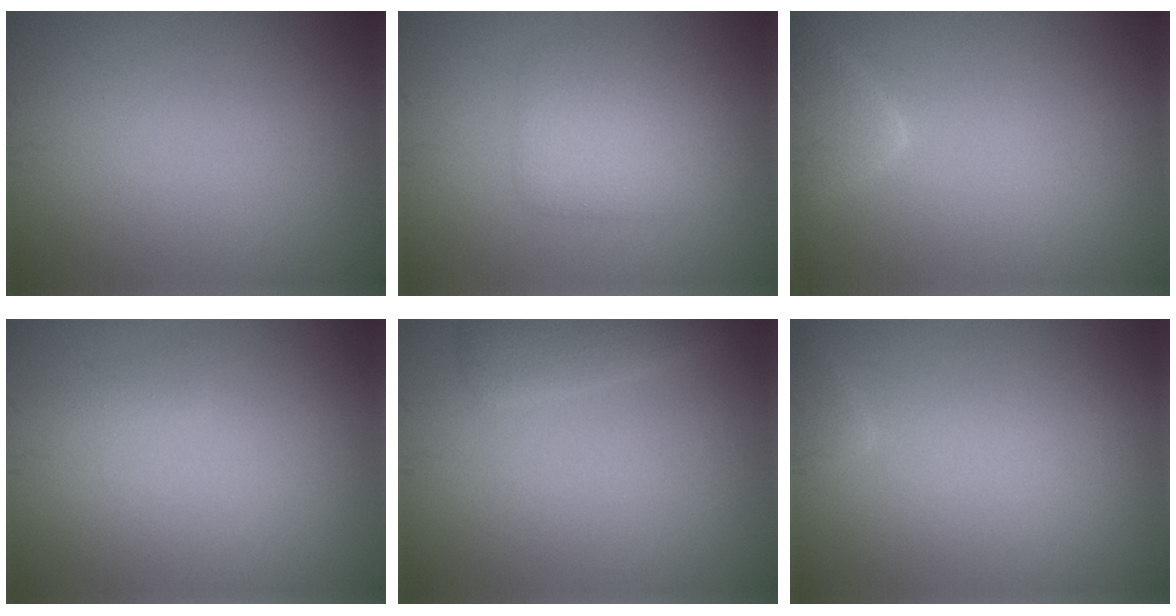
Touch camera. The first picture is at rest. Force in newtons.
{"total": 3.0, "press": 3.0, "slide": 0.0}
{"total": 3.2, "press": 3.2, "slide": 0.2}
{"total": 0.6, "press": 0.5, "slide": 0.1}
{"total": 2.2, "press": 2.2, "slide": 0.0}
{"total": 0.9, "press": 0.9, "slide": 0.1}